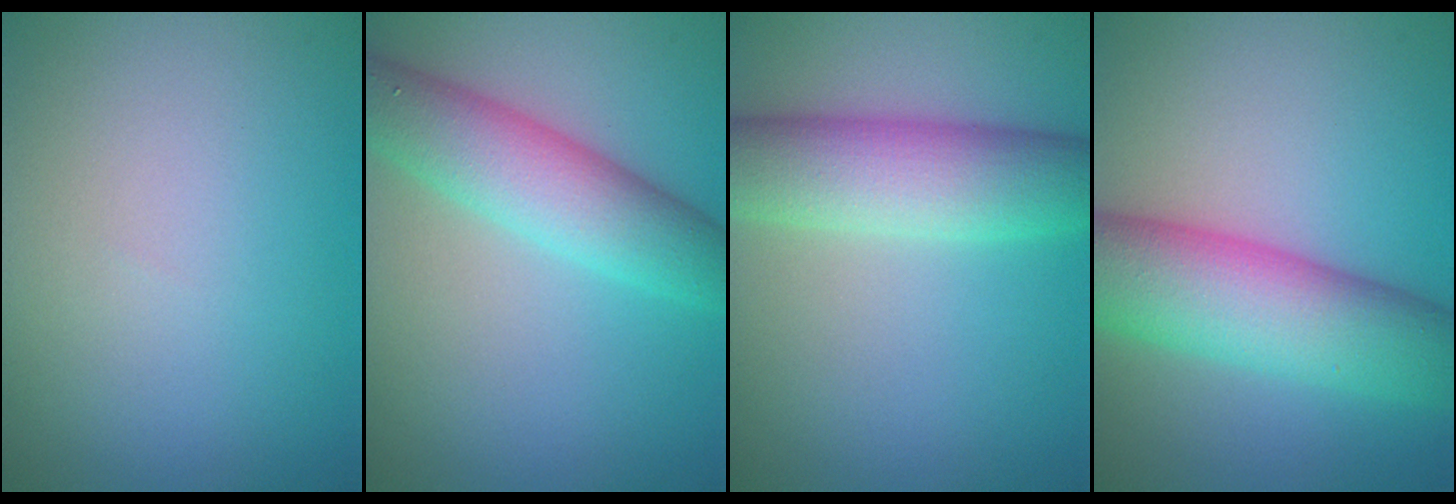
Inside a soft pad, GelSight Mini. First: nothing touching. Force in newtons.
{"total": 5.7, "press": 5.7, "slide": 0.1}
{"total": 6.7, "press": 6.7, "slide": 0.4}
{"total": 9.3, "press": 9.3, "slide": 0.1}